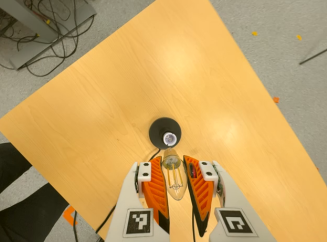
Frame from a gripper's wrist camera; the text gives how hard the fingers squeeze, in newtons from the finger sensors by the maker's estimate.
{"total": 21.5, "left": 23.3, "right": 19.7}